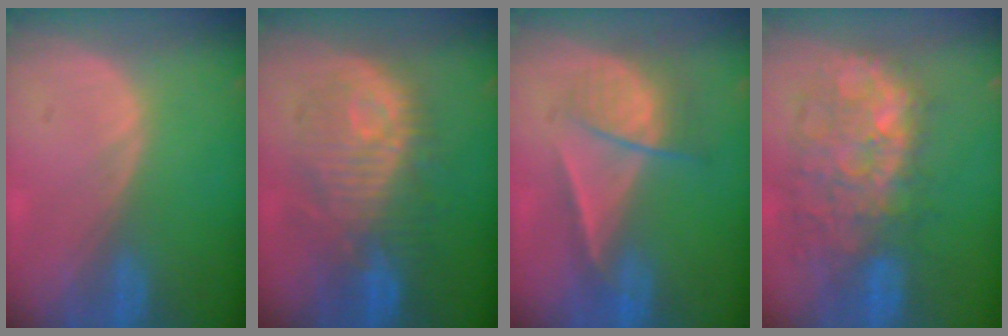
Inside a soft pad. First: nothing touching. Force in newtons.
{"total": 10.2, "press": 10.1, "slide": 1.7}
{"total": 7.2, "press": 6.1, "slide": 3.9}
{"total": 10.9, "press": 10.2, "slide": 3.8}